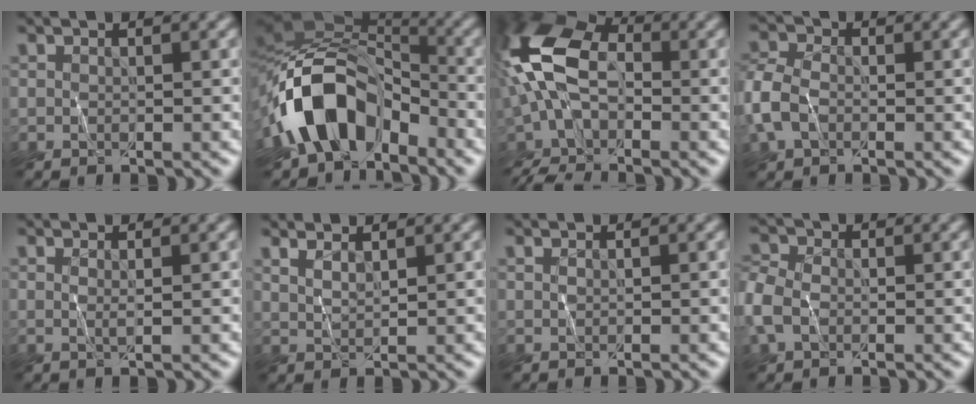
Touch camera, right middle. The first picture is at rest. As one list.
[{"total": 11.3, "force": [-5.2, 7.0, 7.1], "torque": [-0.119, 0.016, -0.100]}, {"total": 10.7, "force": [-2.4, 6.2, 8.5], "torque": [-0.203, 0.018, -0.067]}, {"total": 3.5, "force": [-1.1, 2.6, 2.1], "torque": [-0.054, 0.012, -0.035]}, {"total": 0.9, "force": [0.5, 0.2, 0.7], "torque": [-0.011, 0.001, 0.003]}, {"total": 2.4, "force": [2.1, 0.7, 1.0], "torque": [-0.005, 0.005, 0.026]}, {"total": 0.7, "force": [0.6, 0.2, 0.3], "torque": [-0.004, 0.000, 0.006]}, {"total": 3.3, "force": [-0.8, 2.5, 2.0], "torque": [-0.052, 0.010, -0.029]}]